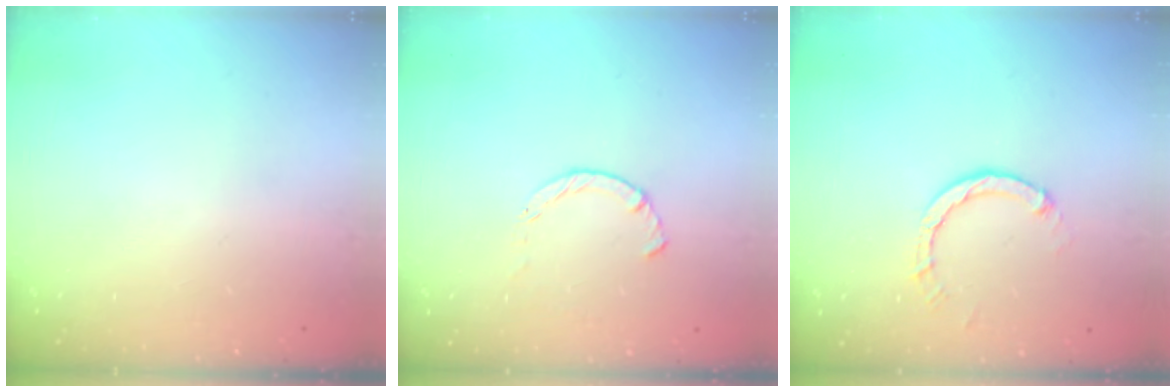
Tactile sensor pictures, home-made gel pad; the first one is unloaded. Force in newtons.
{"total": 3.7, "press": 3.6, "slide": 0.5}
{"total": 3.0, "press": 3.0, "slide": 0.3}